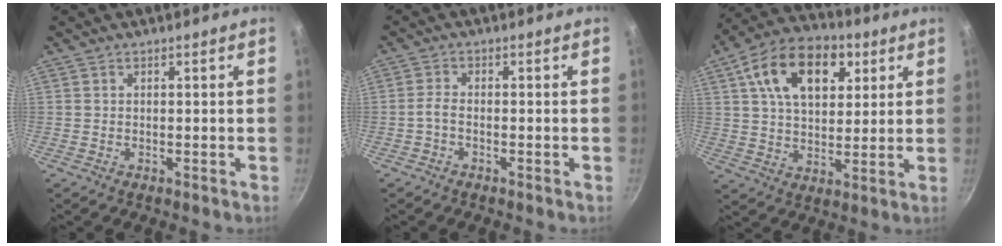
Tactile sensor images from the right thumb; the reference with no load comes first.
{"total": 1.9, "force": [-1.1, 0.7, 1.4], "torque": [-0.039, 0.012, -0.029]}
{"total": 17.4, "force": [6.5, 10.8, 11.9], "torque": [-0.167, -0.002, 0.099]}